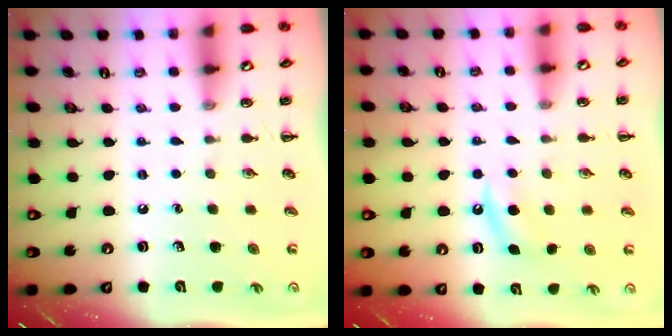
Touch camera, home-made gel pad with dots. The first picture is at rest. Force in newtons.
{"total": 6.1, "press": 5.8, "slide": 1.8}